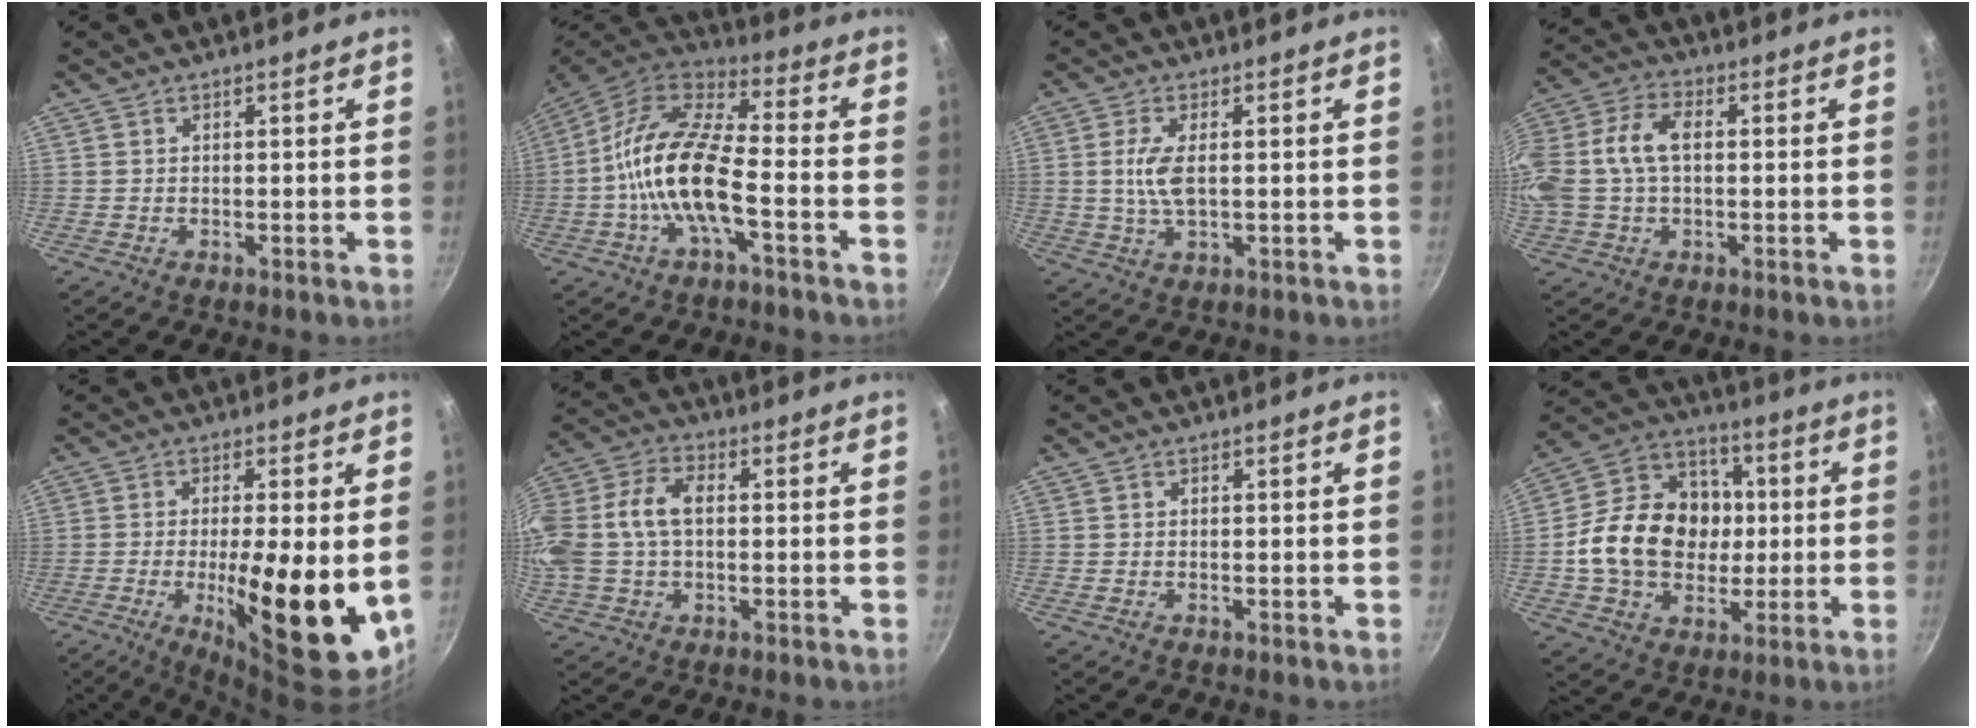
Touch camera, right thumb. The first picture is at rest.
{"total": 16.4, "force": [-3.9, 6.4, 14.6], "torque": [-0.281, 0.044, -0.095]}
{"total": 5.6, "force": [0.5, 2.3, 5.1], "torque": [-0.113, -0.001, 0.012]}
{"total": 13.6, "force": [0.8, 8.5, 10.6], "torque": [-0.223, 0.025, 0.001]}
{"total": 16.5, "force": [-2.1, 4.6, 15.7], "torque": [-0.228, -0.010, -0.028]}
{"total": 14.9, "force": [0.5, 9.7, 11.3], "torque": [-0.238, 0.028, -0.002]}
{"total": 0.0}
{"total": 20.0, "force": [-0.5, 16.0, 12.0], "torque": [-0.169, 0.032, -0.014]}